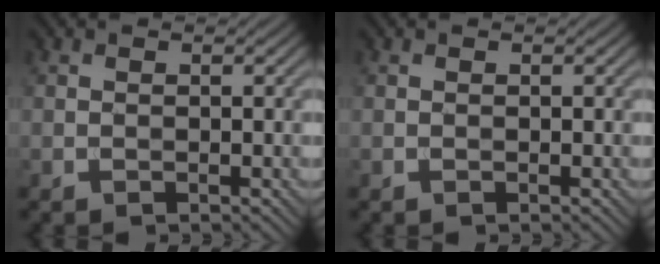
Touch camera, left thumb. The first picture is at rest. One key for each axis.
{"total": 0.0}